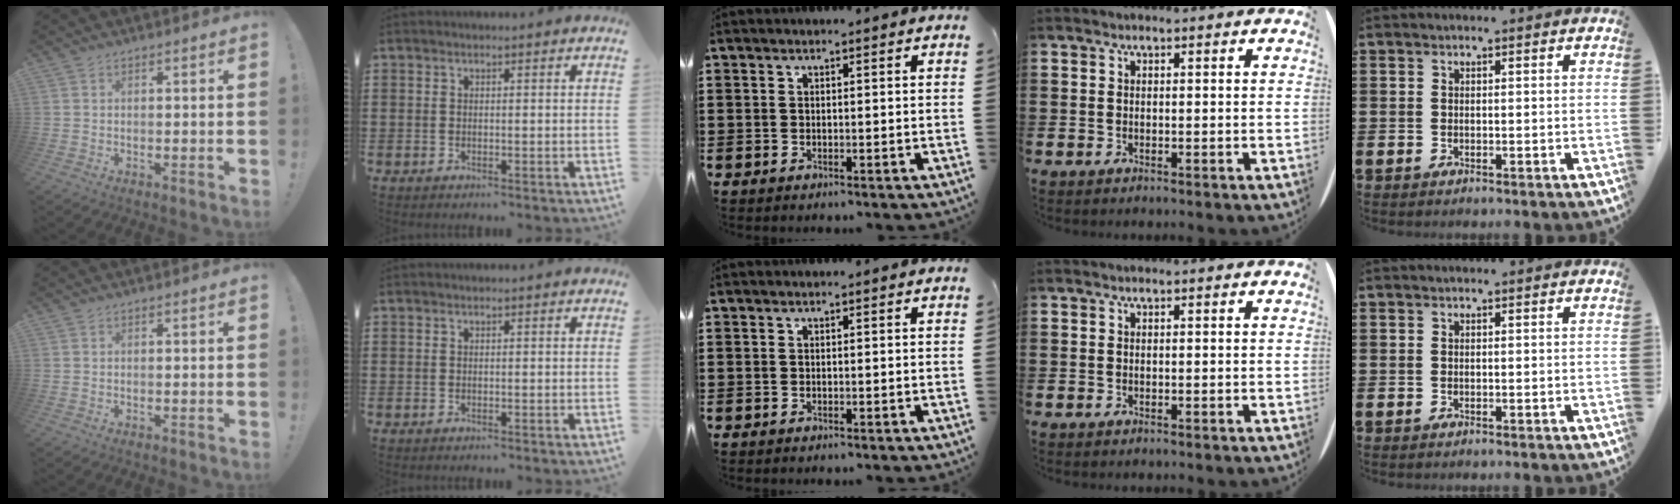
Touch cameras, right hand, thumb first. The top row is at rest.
{}